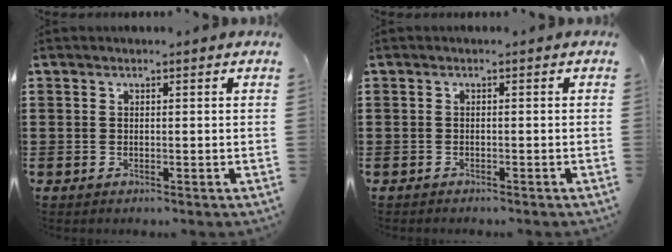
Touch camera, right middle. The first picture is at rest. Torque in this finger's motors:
{"motor_torque": [0.18, 0.06, 0.09, -0.01]}